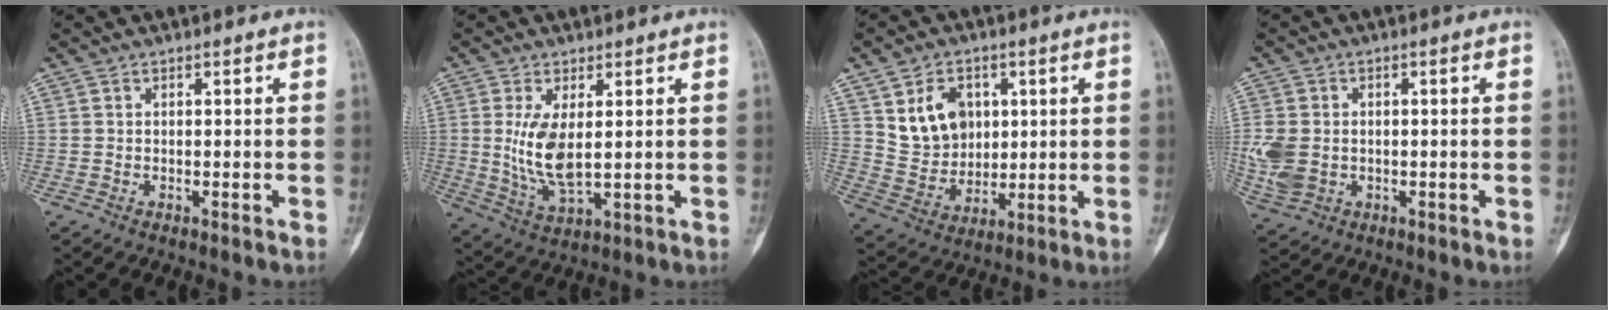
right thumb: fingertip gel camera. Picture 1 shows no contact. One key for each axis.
{"total": 8.6, "fx": 1.1, "fy": 3.6, "fz": 7.8, "tx": -0.159, "ty": -0.020, "tz": 0.033}
{"total": 10.9, "fx": 3.6, "fy": 8.4, "fz": 5.9, "tx": -0.068, "ty": -0.019, "tz": 0.077}
{"total": 7.8, "fx": -0.6, "fy": 6.0, "fz": 4.9, "tx": -0.110, "ty": 0.001, "tz": -0.003}